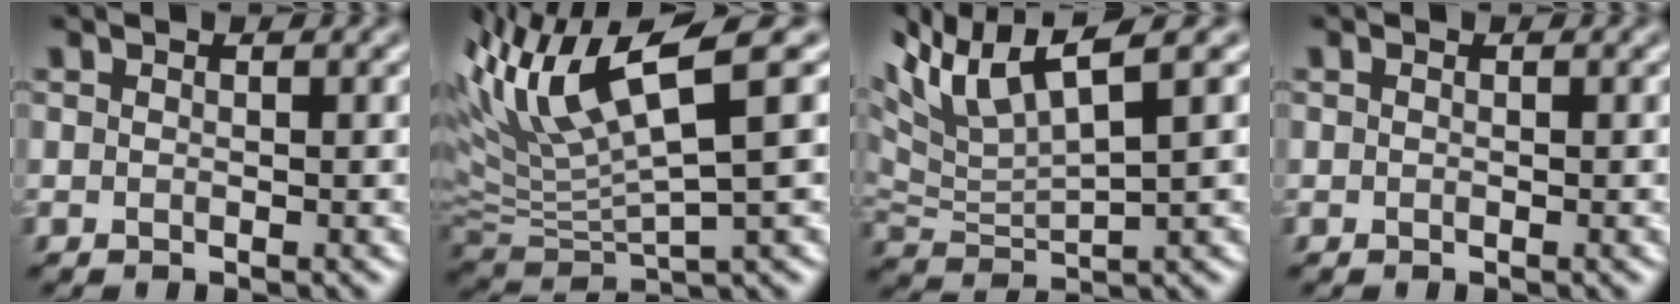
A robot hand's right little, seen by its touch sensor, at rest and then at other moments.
{"total": 7.7, "force": [4.3, -0.2, 6.3], "torque": [-0.124, 0.020, 0.081]}
{"total": 6.4, "force": [5.6, -1.1, 3.0], "torque": [-0.069, 0.022, 0.105]}
{"total": 0.0}